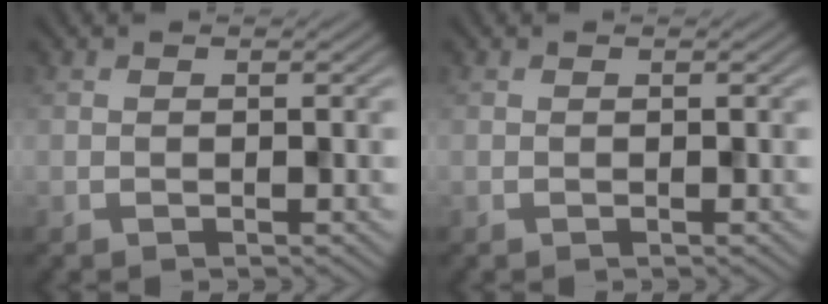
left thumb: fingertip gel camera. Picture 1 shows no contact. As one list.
[{"total": 0.0}]